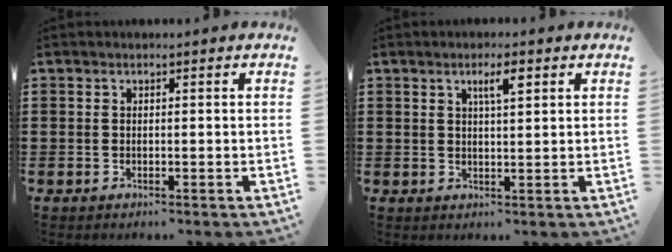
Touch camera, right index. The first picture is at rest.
{"total": 3.2, "force": [1.5, 0.7, 2.7], "torque": [-0.050, 0.004, 0.022]}